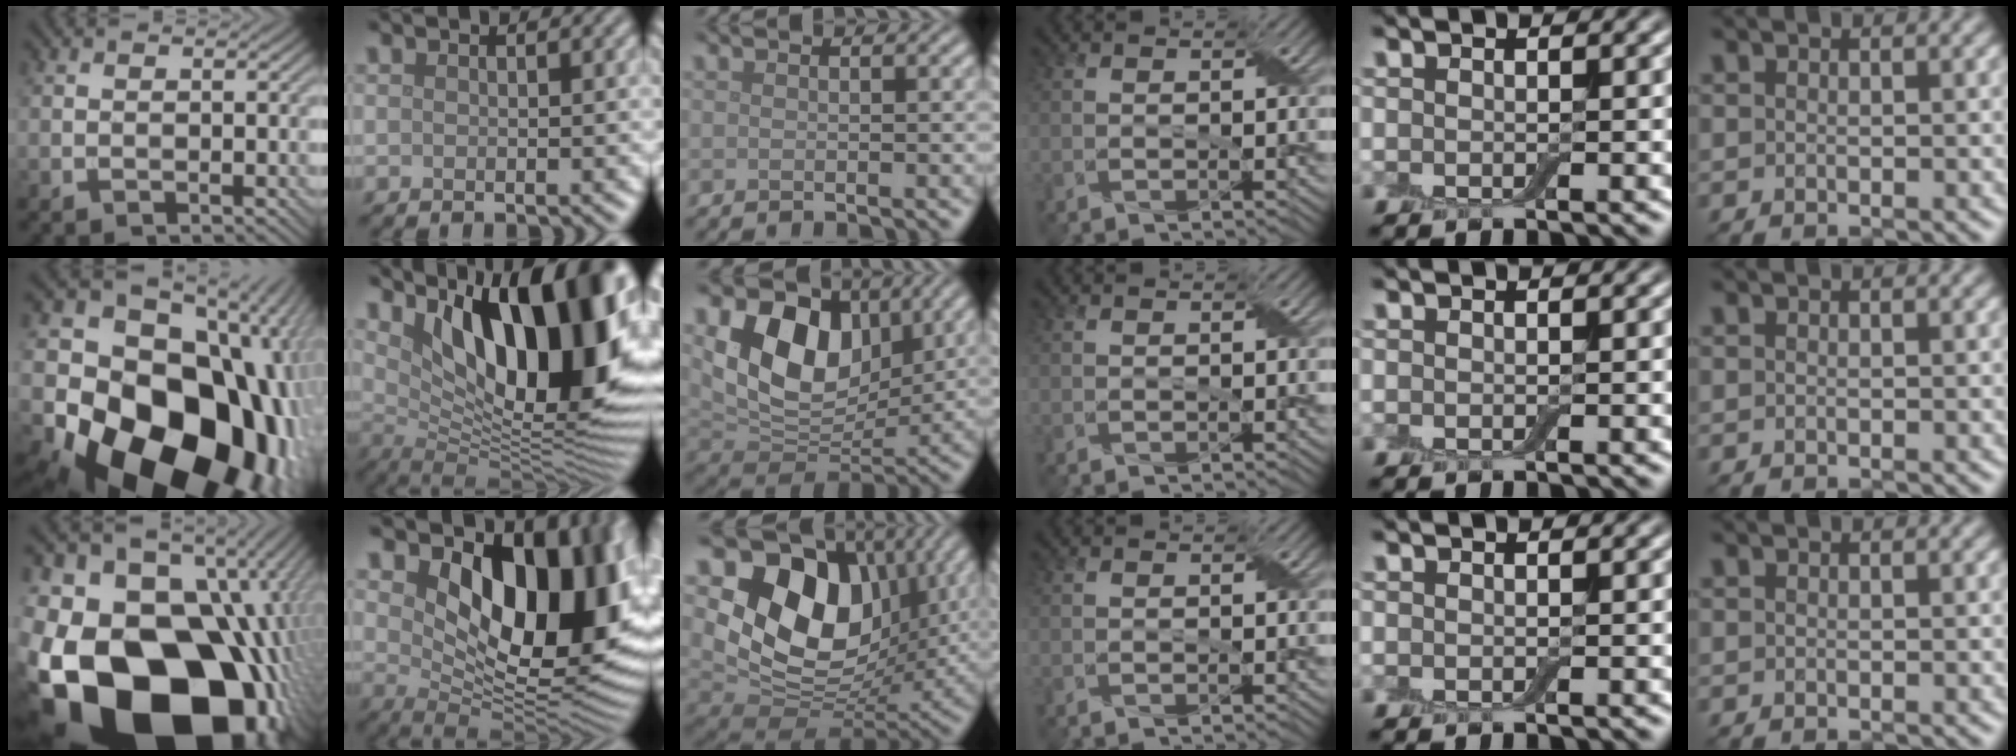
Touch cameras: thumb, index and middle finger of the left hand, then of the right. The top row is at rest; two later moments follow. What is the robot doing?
{"motion": "peel", "object": "aluminum foil"}